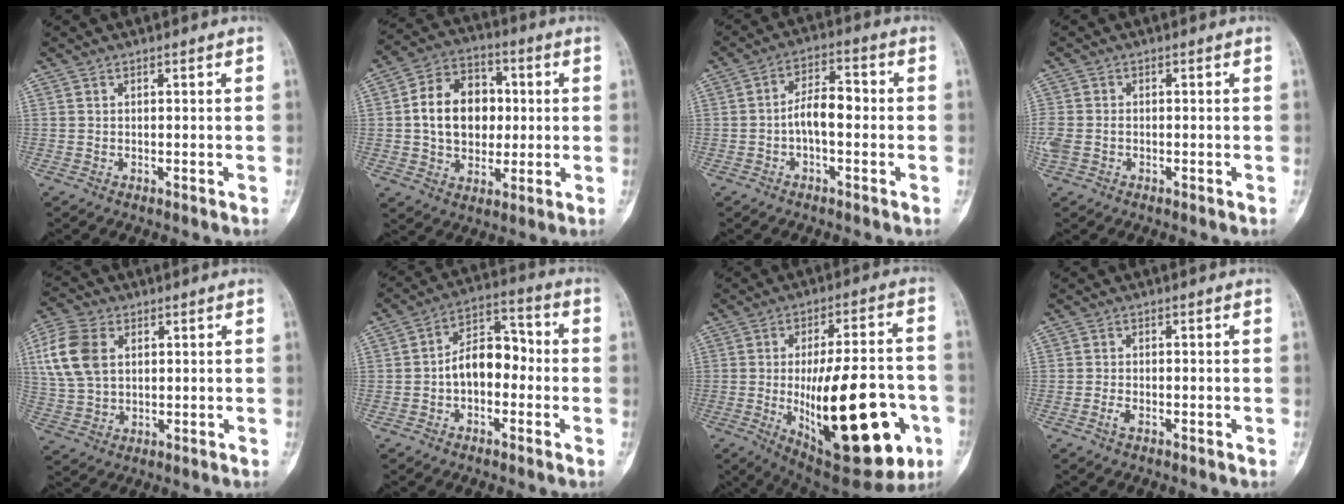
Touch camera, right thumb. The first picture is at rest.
{"total": 14.5, "force": [1.0, 10.9, 9.5], "torque": [-0.121, 0.016, 0.015]}
{"total": 6.7, "force": [-1.0, 3.3, 5.8], "torque": [-0.092, 0.030, -0.024]}
{"total": 4.2, "force": [-0.9, 3.2, 2.7], "torque": [-0.072, 0.010, -0.015]}
{"total": 11.4, "force": [3.0, 7.8, 7.8], "torque": [-0.159, 0.004, 0.057]}
{"total": 9.6, "force": [-1.5, 6.2, 7.2], "torque": [-0.091, 0.043, -0.039]}
{"total": 27.7, "force": [-7.0, 10.4, 24.7], "torque": [-0.340, 0.002, -0.082]}
{"total": 1.2, "force": [-0.8, 0.6, 0.7], "torque": [-0.017, 0.002, -0.020]}